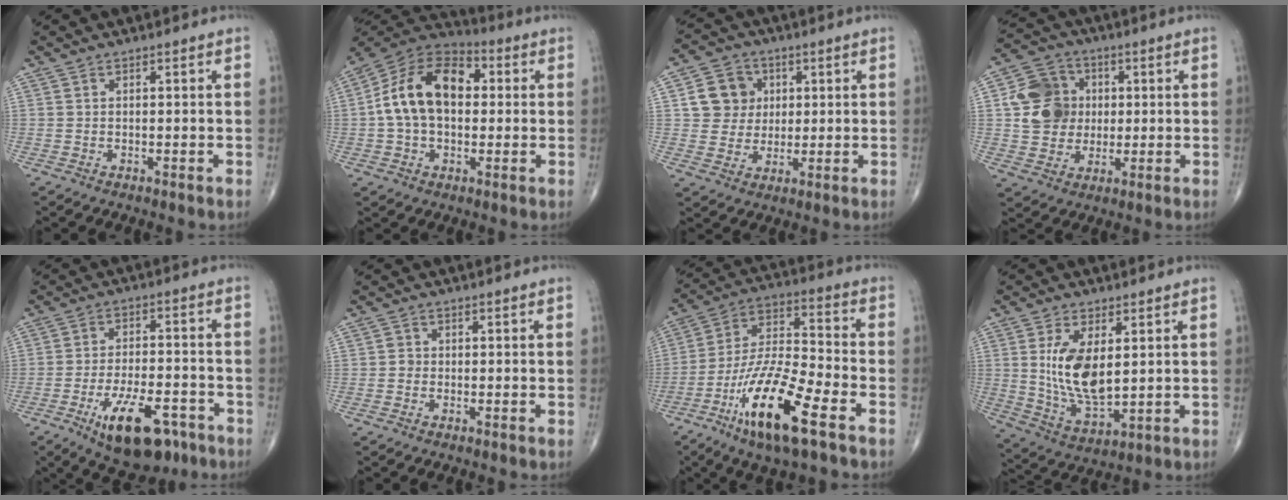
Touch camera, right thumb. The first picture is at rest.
{"total": 16.3, "force": [1.4, 10.7, 12.2], "torque": [-0.201, 0.034, 0.014]}
{"total": 8.6, "force": [2.0, 7.9, 2.9], "torque": [-0.016, -0.002, 0.032]}
{"total": 11.8, "force": [1.5, 10.3, 5.7], "torque": [-0.072, 0.006, 0.026]}
{"total": 14.2, "force": [-7.4, 6.1, 10.5], "torque": [-0.153, 0.026, -0.109]}
{"total": 1.2, "force": [-0.2, 1.1, 0.4], "torque": [0.001, 0.004, -0.006]}
{"total": 18.9, "force": [-9.8, 4.6, 15.5], "torque": [-0.310, 0.040, -0.179]}
{"total": 12.2, "force": [2.3, 6.0, 10.4], "torque": [-0.188, -0.025, 0.058]}